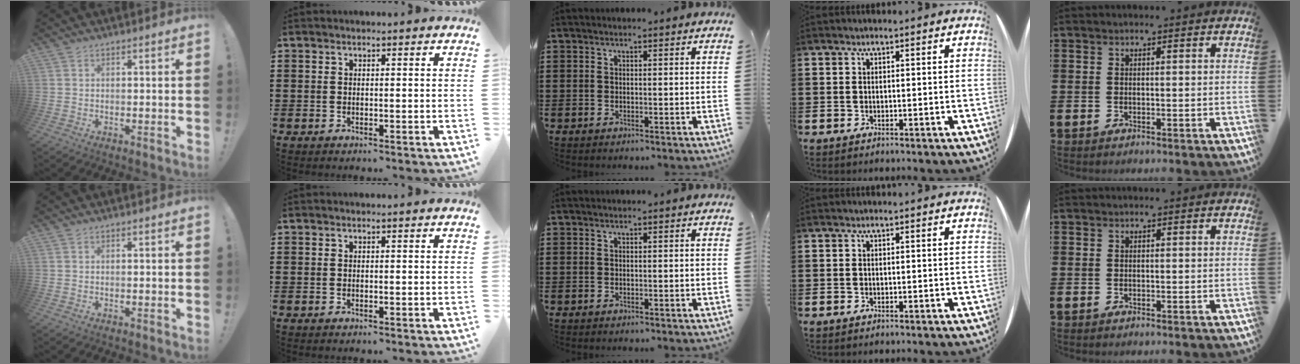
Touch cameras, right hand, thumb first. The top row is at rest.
{}